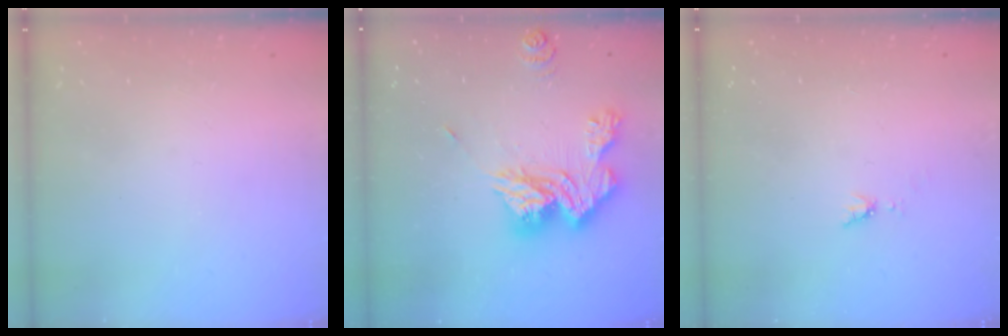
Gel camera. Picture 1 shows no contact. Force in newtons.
{"total": 16.0, "press": 16.0, "slide": 1.5}
{"total": 5.7, "press": 5.7, "slide": 0.6}